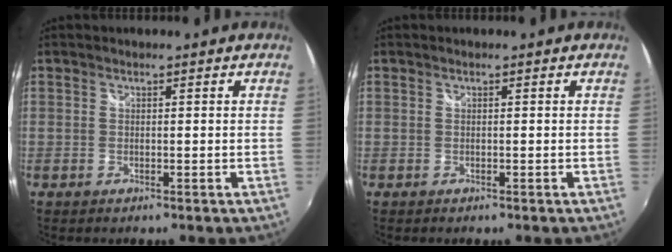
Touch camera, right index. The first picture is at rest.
{"total": 0.0}